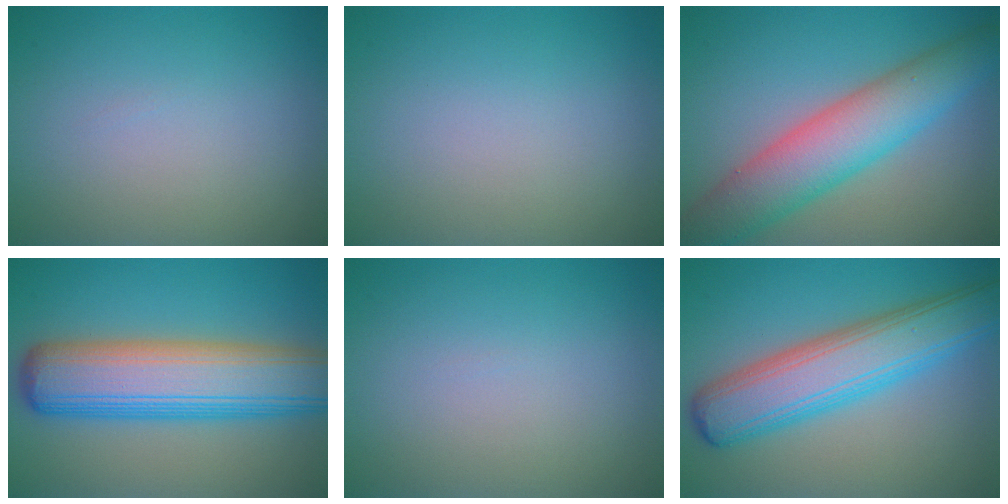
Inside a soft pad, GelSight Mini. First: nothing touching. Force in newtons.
{"total": 0.0}
{"total": 8.2, "press": 8.2, "slide": 0.2}
{"total": 11.2, "press": 11.2, "slide": 0.4}
{"total": 0.0}
{"total": 8.4, "press": 8.4, "slide": 0.2}